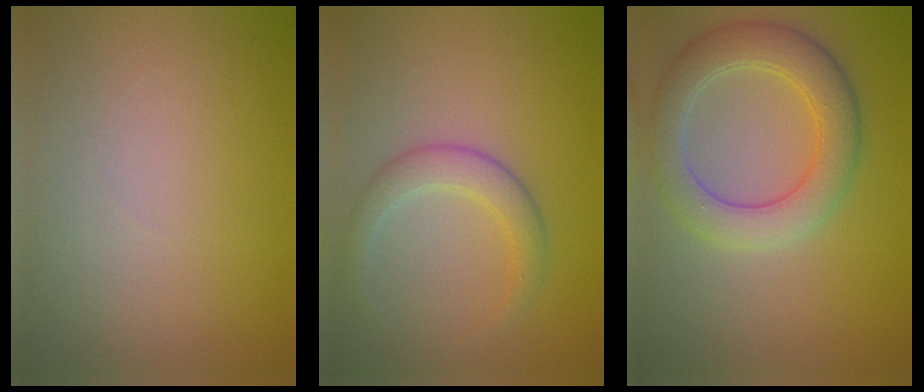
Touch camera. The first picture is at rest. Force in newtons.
{"total": 2.7, "press": 2.7, "slide": 0.2}
{"total": 5.5, "press": 5.4, "slide": 0.3}